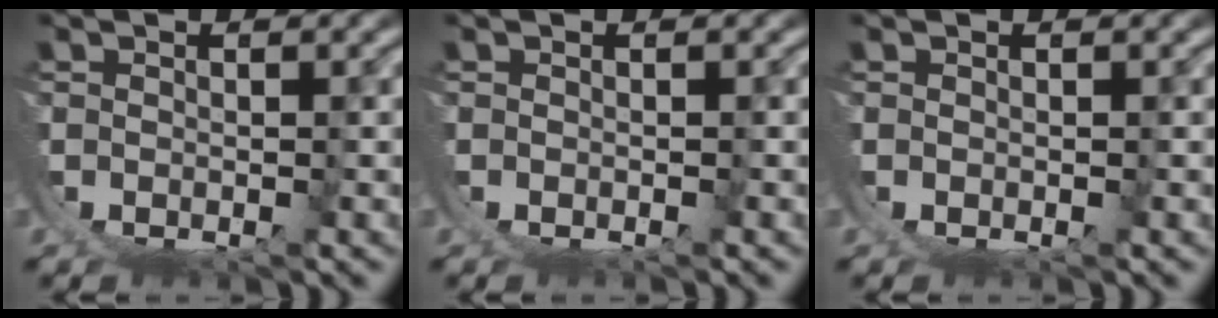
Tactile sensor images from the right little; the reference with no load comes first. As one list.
[{"total": 0.0}, {"total": 0.0}]